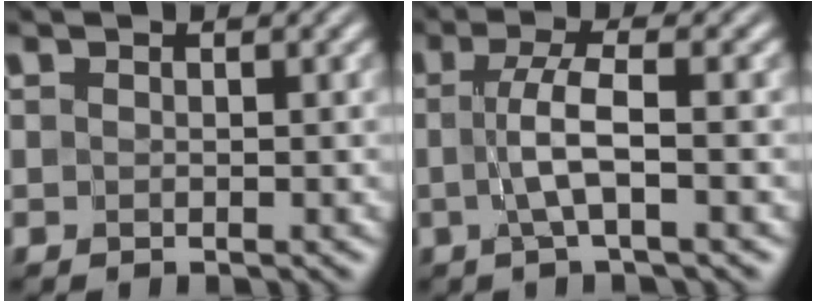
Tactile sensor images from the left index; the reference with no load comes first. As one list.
[{"total": 3.1, "force": [-0.4, 0.2, 3.1], "torque": [-0.062, 0.001, -0.008]}]